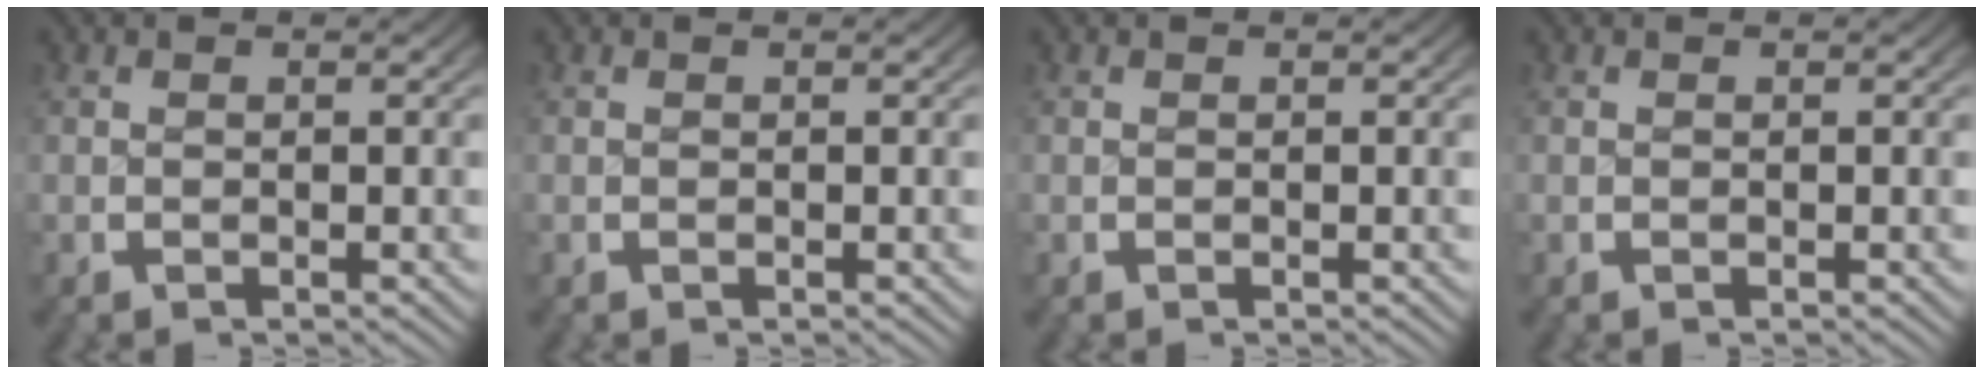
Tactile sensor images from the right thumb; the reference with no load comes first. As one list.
[{"total": 0.0}, {"total": 0.0}, {"total": 0.0}]